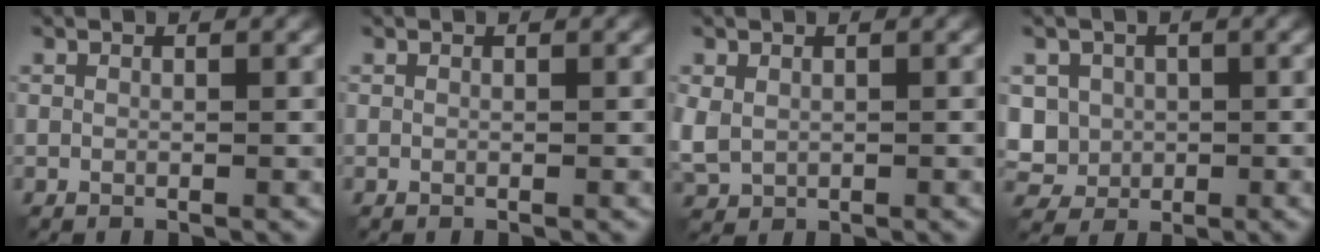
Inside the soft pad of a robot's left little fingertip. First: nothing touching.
{"total": 0.0}
{"total": 2.6, "force": [0.1, 2.0, 1.6], "torque": [-0.048, -0.005, 0.005]}
{"total": 4.5, "force": [0.7, 4.2, 1.5], "torque": [-0.032, 0.007, 0.013]}